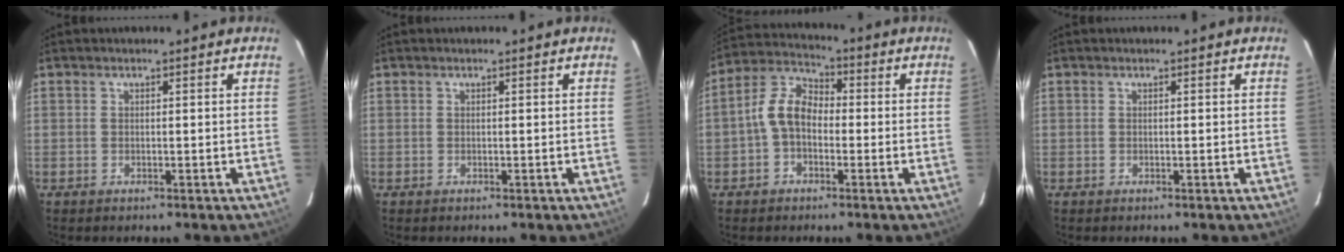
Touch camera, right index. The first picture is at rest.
{"total": 0.0}
{"total": 7.5, "force": [-1.4, 5.0, 5.3], "torque": [-0.112, 0.025, -0.033]}
{"total": 0.0}